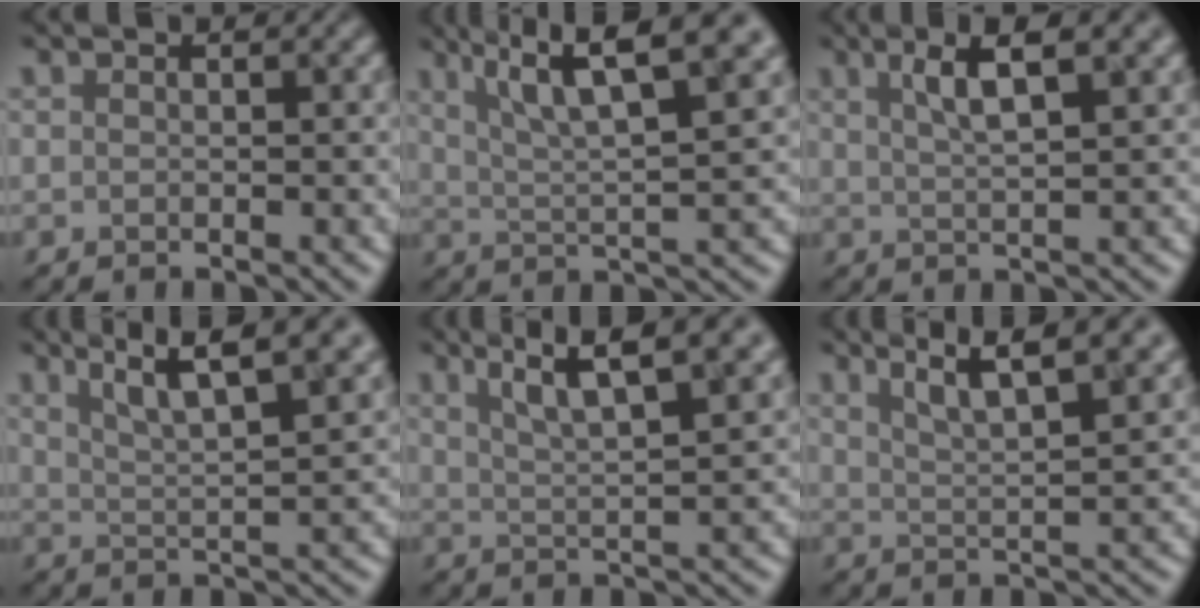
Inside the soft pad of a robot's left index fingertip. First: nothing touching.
{"total": 8.6, "force": [3.9, 2.1, 7.4], "torque": [-0.128, 0.016, 0.072]}
{"total": 4.8, "force": [1.9, 0.7, 4.3], "torque": [-0.077, 0.008, 0.047]}
{"total": 7.5, "force": [4.4, 1.8, 5.8], "torque": [-0.094, 0.022, 0.066]}
{"total": 6.9, "force": [3.7, 1.5, 5.6], "torque": [-0.089, 0.017, 0.068]}
{"total": 6.9, "force": [4.3, 1.6, 5.2], "torque": [-0.080, 0.021, 0.067]}